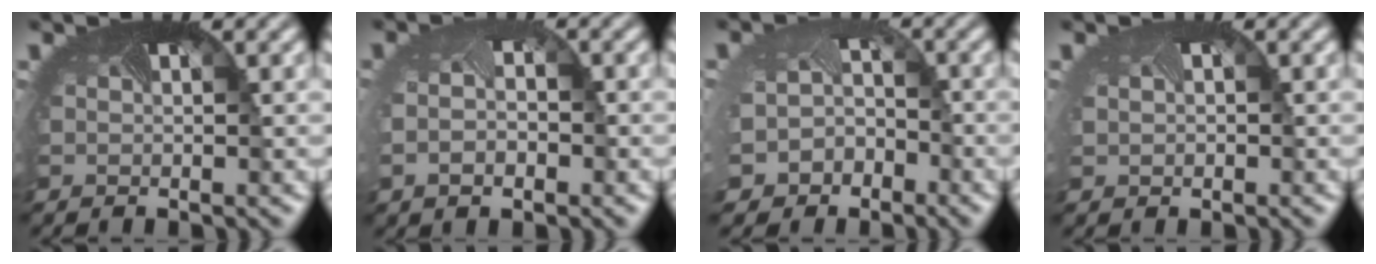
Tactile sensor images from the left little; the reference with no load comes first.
{"total": 2.7, "force": [-0.5, 1.6, 2.1], "torque": [-0.048, -0.010, -0.008]}
{"total": 4.4, "force": [-3.0, 3.1, 0.6], "torque": [-0.011, -0.018, -0.041]}
{"total": 1.3, "force": [0.2, 1.2, 0.4], "torque": [-0.016, 0.004, 0.012]}